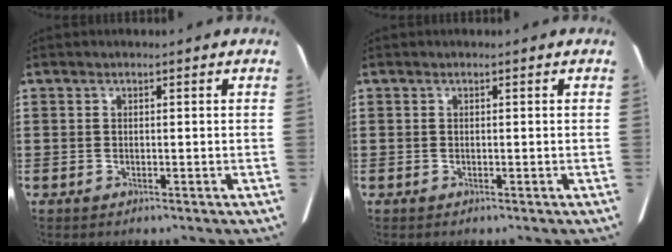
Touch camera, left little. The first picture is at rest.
{"total": 0.0}